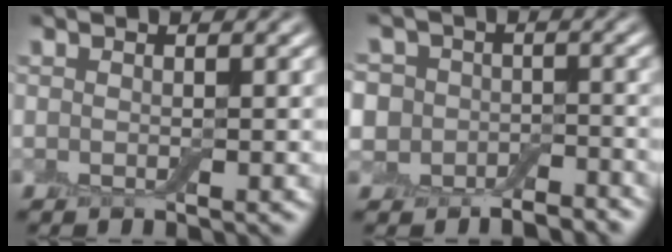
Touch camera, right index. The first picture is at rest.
{"total": 6.2, "force": [-2.5, 5.3, 2.0], "torque": [-0.034, 0.011, -0.077]}